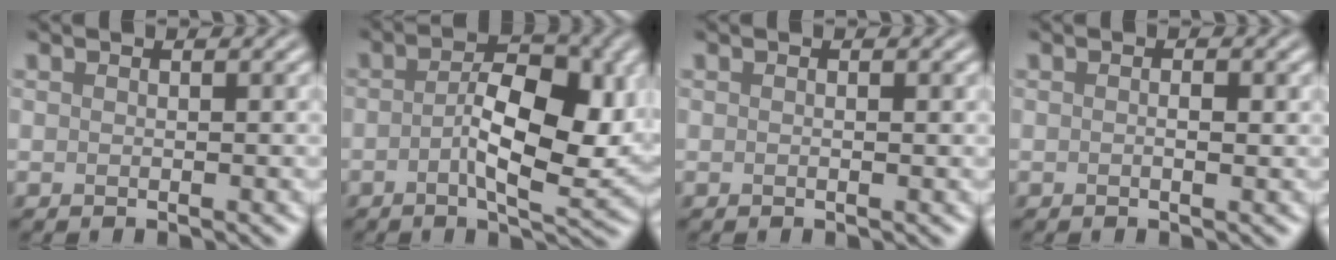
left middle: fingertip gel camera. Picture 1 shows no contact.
{"total": 7.8, "force": [-0.6, 3.2, 7.1], "torque": [-0.110, -0.003, -0.013]}
{"total": 0.0}
{"total": 0.9, "force": [0.0, 0.3, 0.9], "torque": [-0.016, -0.002, -0.001]}